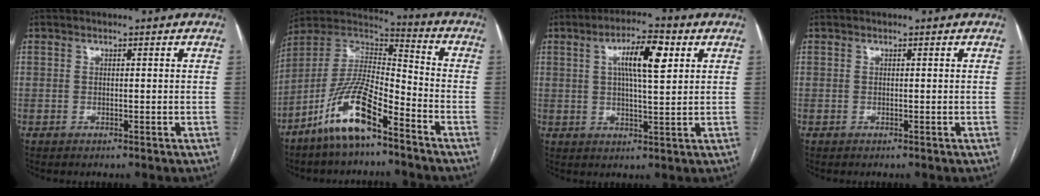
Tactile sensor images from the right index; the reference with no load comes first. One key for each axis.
{"total": 13.8, "fx": -8.8, "fy": 3.1, "fz": 10.2, "tx": -0.208, "ty": 0.003, "tz": -0.165}
{"total": 8.4, "fx": 2.8, "fy": 1.6, "fz": 7.8, "tx": -0.135, "ty": 0.012, "tz": 0.046}
{"total": 0.0}